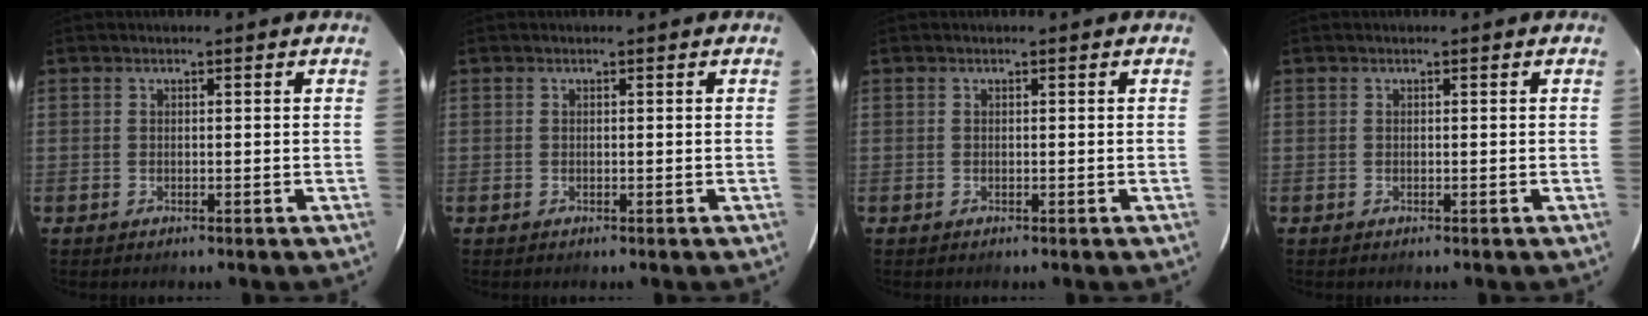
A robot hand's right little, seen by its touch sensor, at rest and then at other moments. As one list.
[{"total": 0.0}, {"total": 0.0}, {"total": 0.0}]